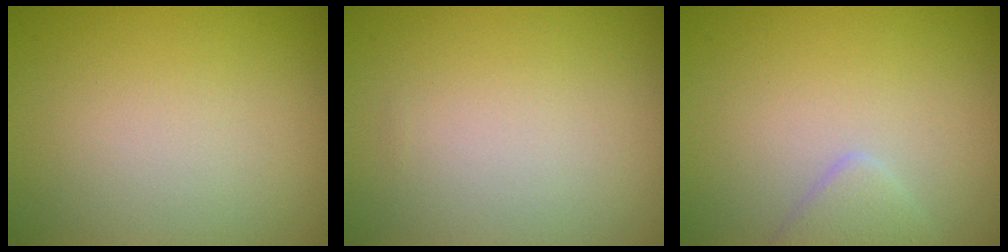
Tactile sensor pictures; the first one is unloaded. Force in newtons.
{"total": 0.0}
{"total": 1.6, "press": 1.6, "slide": 0.1}